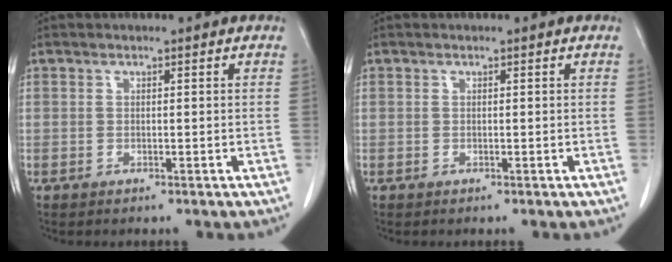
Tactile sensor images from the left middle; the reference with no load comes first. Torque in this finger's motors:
{"motor_torque": [0.00, 0.00, 0.00, 0.00]}